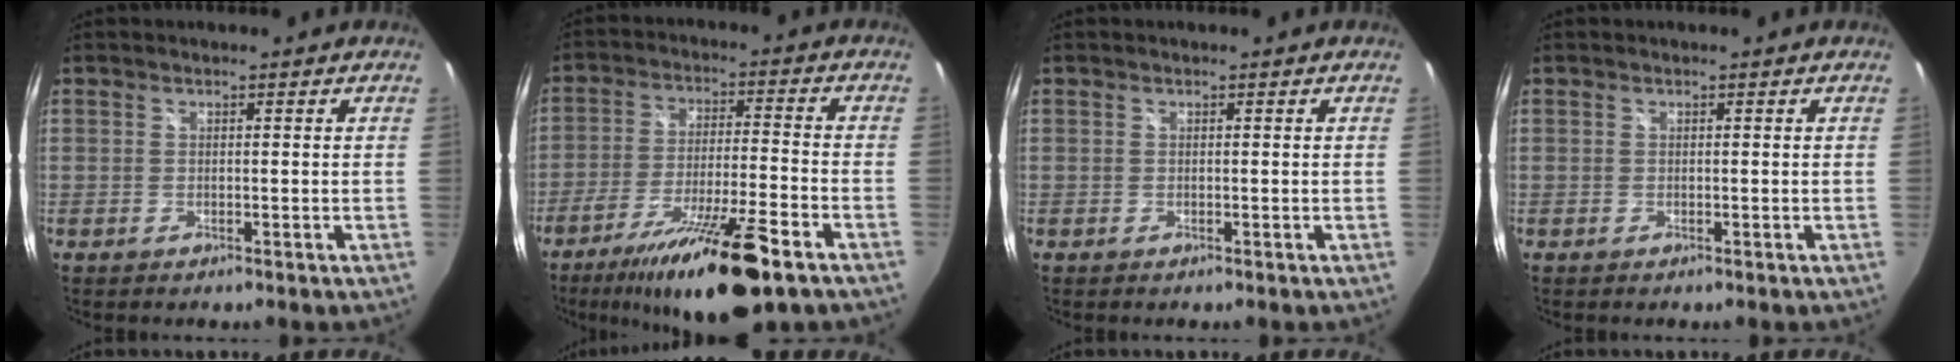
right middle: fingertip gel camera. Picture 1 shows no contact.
{"total": 18.0, "force": [-12.4, 2.3, 12.9], "torque": [-0.234, -0.034, -0.203]}
{"total": 0.0}
{"total": 0.0}